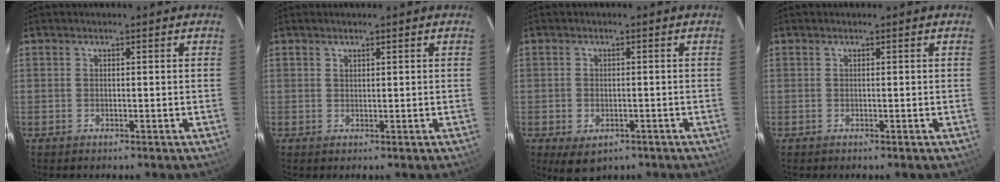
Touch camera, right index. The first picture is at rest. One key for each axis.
{"total": 0.6, "fx": 0.5, "fy": 0.3, "fz": 0.1, "tx": -0.001, "ty": 0.001, "tz": 0.011}
{"total": 4.9, "fx": -2.3, "fy": 3.4, "fz": 2.7, "tx": -0.055, "ty": -0.013, "tz": -0.025}
{"total": 0.0}